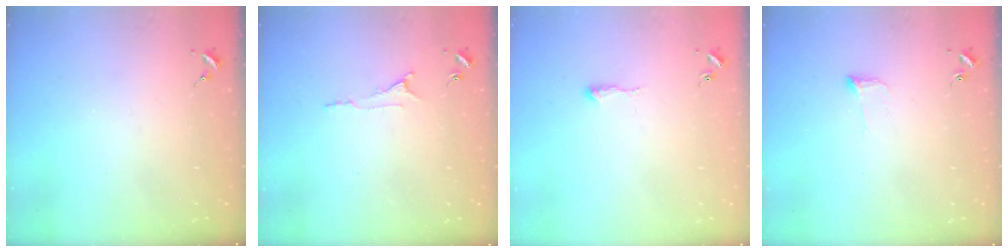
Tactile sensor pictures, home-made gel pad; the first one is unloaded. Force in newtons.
{"total": 5.3, "press": 5.3, "slide": 0.6}
{"total": 4.4, "press": 4.3, "slide": 0.7}
{"total": 4.7, "press": 4.6, "slide": 0.6}